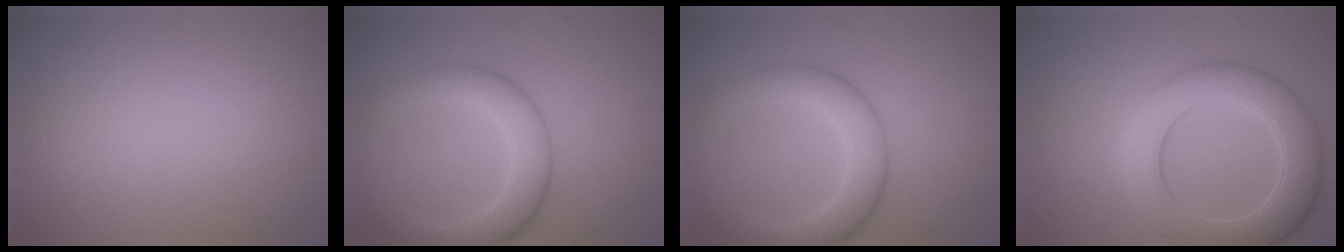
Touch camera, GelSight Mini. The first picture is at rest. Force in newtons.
{"total": 5.0, "press": 4.9, "slide": 0.3}
{"total": 5.0, "press": 4.9, "slide": 0.3}
{"total": 6.9, "press": 6.9, "slide": 0.5}